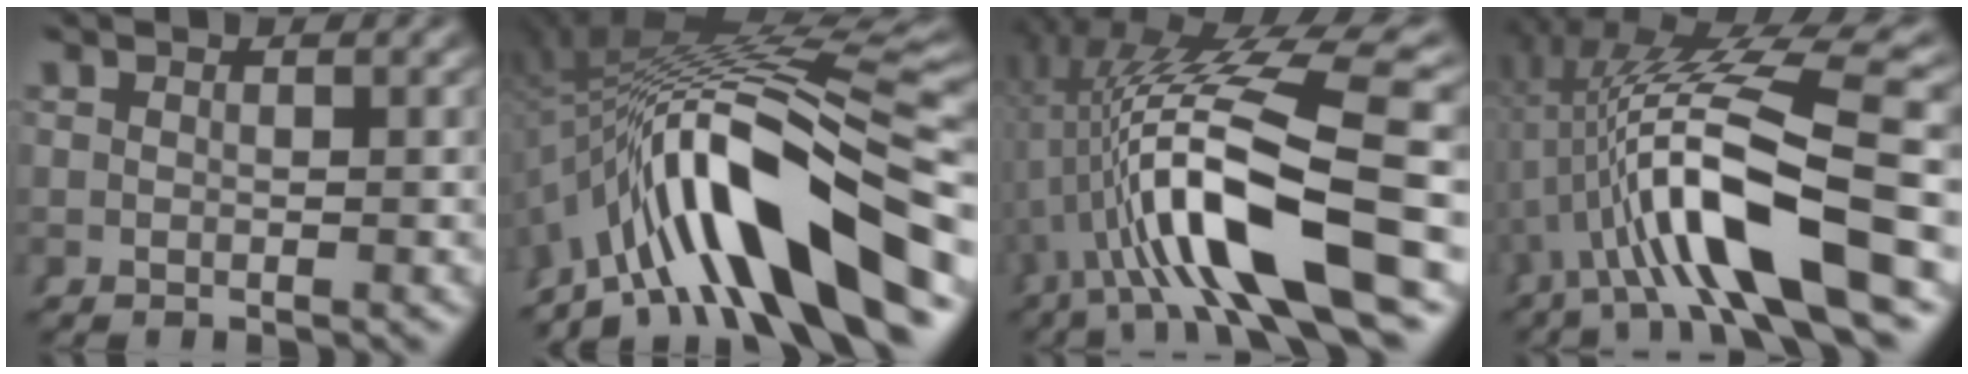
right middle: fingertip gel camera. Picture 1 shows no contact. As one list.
[{"total": 16.2, "force": [-2.8, 8.0, 13.9], "torque": [-0.234, -0.001, -0.034]}, {"total": 12.7, "force": [0.7, 4.5, 11.9], "torque": [-0.217, 0.003, 0.019]}, {"total": 11.4, "force": [0.7, 3.9, 10.7], "torque": [-0.201, 0.004, 0.018]}]